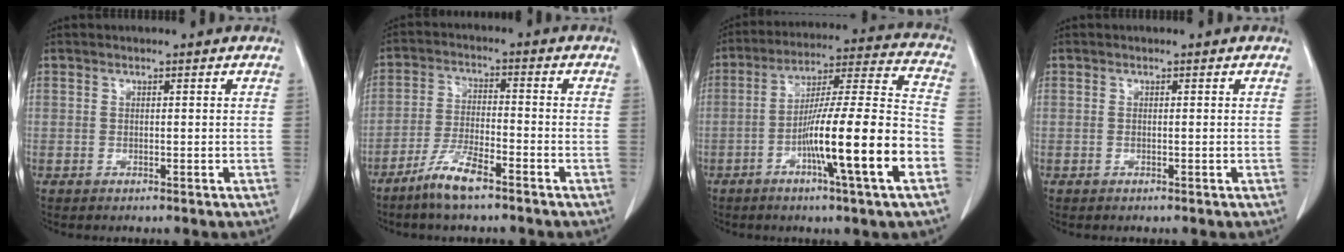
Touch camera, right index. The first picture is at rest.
{"total": 6.9, "force": [-5.0, 0.9, 4.6], "torque": [-0.100, -0.009, -0.098]}
{"total": 17.4, "force": [-6.3, -0.2, 16.2], "torque": [-0.268, 0.002, -0.103]}
{"total": 0.0}